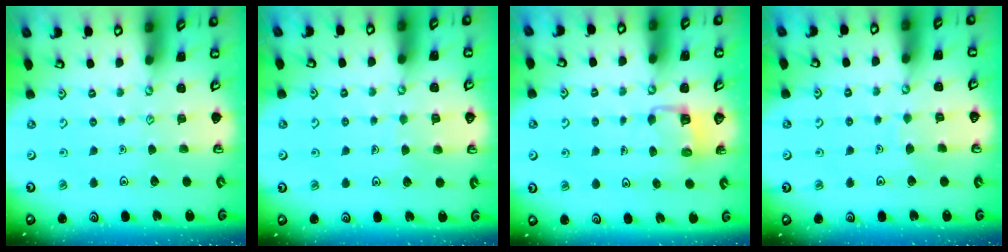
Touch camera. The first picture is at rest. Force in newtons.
{"total": 4.3, "press": 4.3, "slide": 0.4}
{"total": 3.4, "press": 3.4, "slide": 0.2}
{"total": 3.8, "press": 3.8, "slide": 0.2}